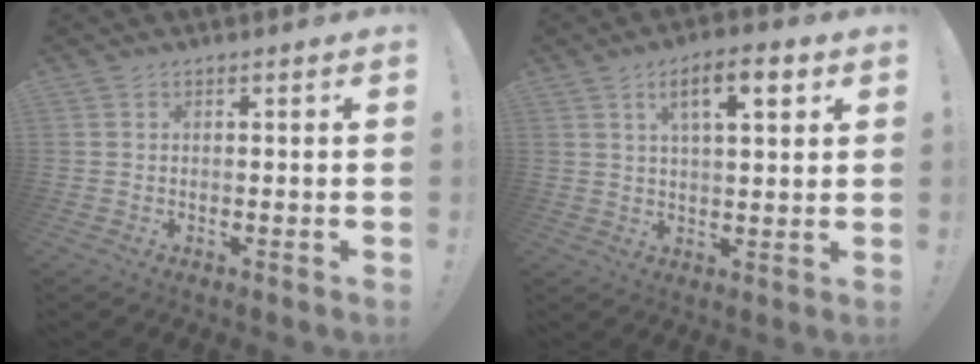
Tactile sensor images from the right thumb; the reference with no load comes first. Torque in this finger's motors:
{"motor_torque": [0.68, 0.71, 0.13, 0.15, 0.12]}